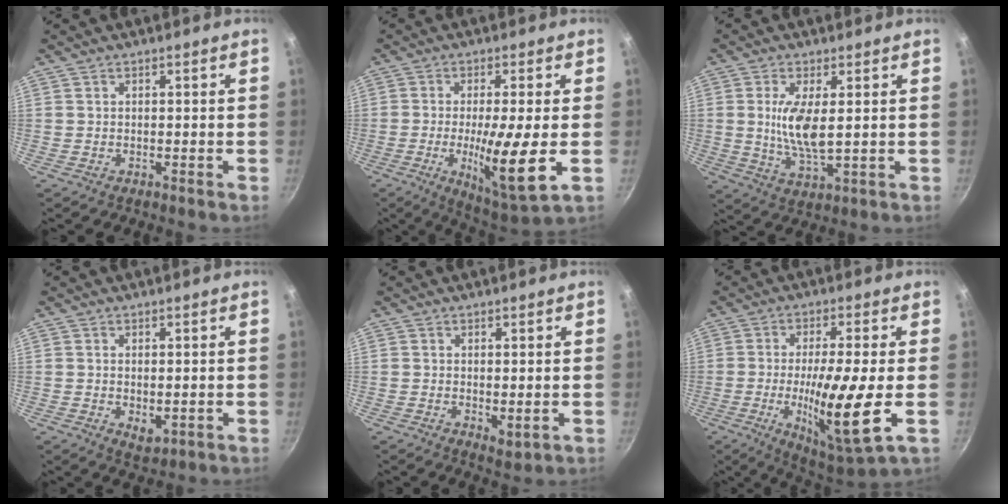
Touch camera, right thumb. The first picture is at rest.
{"total": 13.1, "force": [-2.1, 1.7, 12.8], "torque": [-0.220, -0.018, -0.032]}
{"total": 8.8, "force": [1.2, 3.1, 8.1], "torque": [-0.159, -0.013, 0.028]}
{"total": 3.1, "force": [-0.1, 1.7, 2.6], "torque": [-0.039, -0.012, 0.002]}
{"total": 2.5, "force": [0.4, 1.2, 2.2], "torque": [-0.034, -0.013, 0.007]}
{"total": 15.7, "force": [-2.9, 1.8, 15.4], "torque": [-0.272, -0.012, -0.046]}